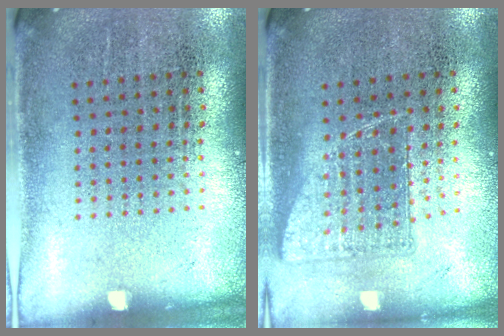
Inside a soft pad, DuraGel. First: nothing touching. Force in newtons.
{"total": 0.8, "press": 0.8, "slide": 0.2}